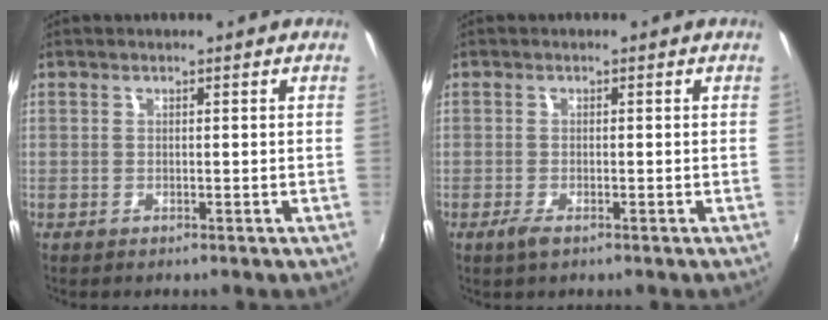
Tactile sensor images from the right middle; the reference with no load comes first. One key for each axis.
{"total": 2.0, "fx": -1.3, "fy": 0.7, "fz": 1.4, "tx": -0.030, "ty": -0.004, "tz": -0.024}